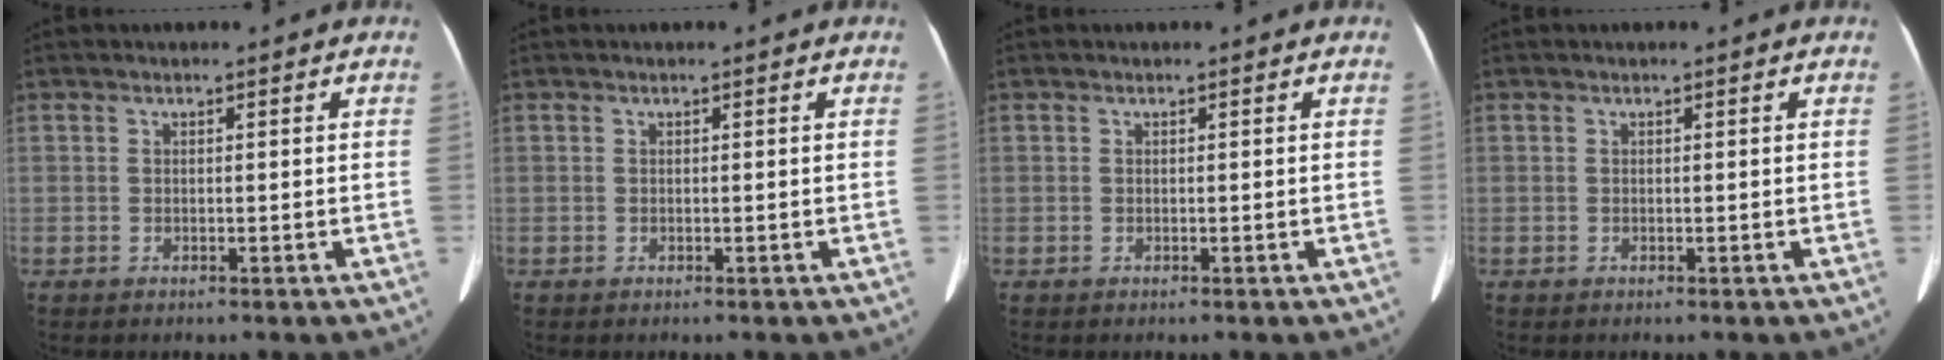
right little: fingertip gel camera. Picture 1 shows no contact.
{"total": 0.0}
{"total": 0.0}
{"total": 0.0}